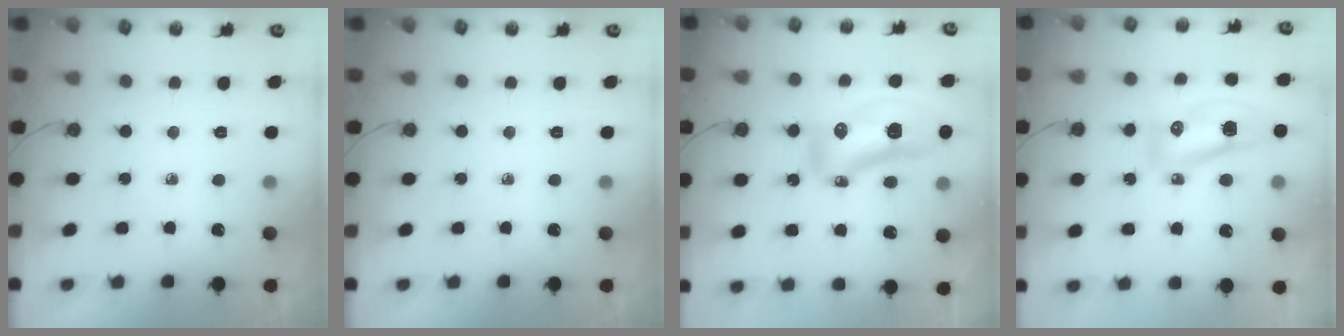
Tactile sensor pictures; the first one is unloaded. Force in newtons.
{"total": 0.0}
{"total": 16.0, "press": 15.9, "slide": 1.8}
{"total": 12.3, "press": 11.8, "slide": 3.7}